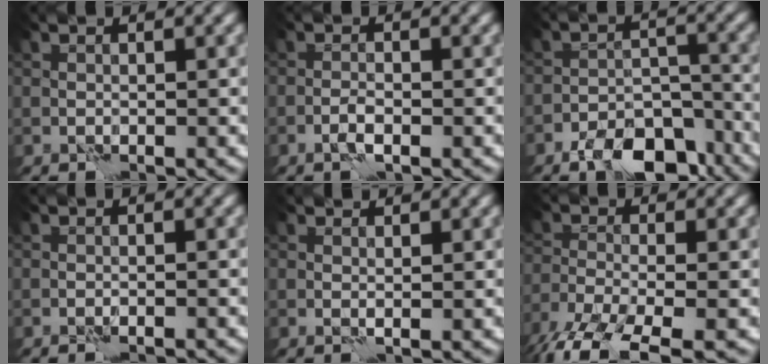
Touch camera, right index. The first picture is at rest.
{"total": 1.1, "force": [-0.4, 0.2, 1.0], "torque": [-0.021, 0.002, -0.010]}
{"total": 7.1, "force": [-5.2, 3.1, 3.8], "torque": [-0.049, -0.002, -0.090]}
{"total": 1.6, "force": [-1.6, 0.0, 0.4], "torque": [-0.012, 0.008, -0.020]}
{"total": 0.8, "force": [0.6, 0.3, 0.5], "torque": [-0.015, 0.001, 0.008]}
{"total": 7.4, "force": [-5.2, 2.2, 4.8], "torque": [-0.100, -0.021, -0.104]}